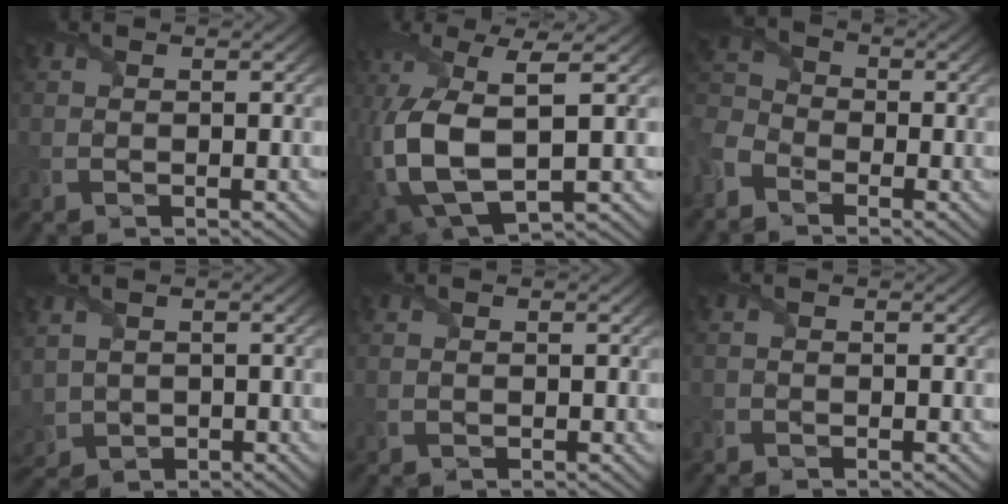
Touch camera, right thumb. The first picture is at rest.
{"total": 12.8, "force": [-0.5, 5.3, 11.6], "torque": [-0.275, -0.012, -0.006]}
{"total": 5.4, "force": [-3.6, 3.3, 2.3], "torque": [-0.073, -0.011, -0.089]}
{"total": 3.5, "force": [0.1, 2.9, 1.9], "torque": [-0.071, -0.020, 0.005]}
{"total": 0.6, "force": [0.0, 0.5, 0.3], "torque": [-0.007, -0.001, -0.001]}
{"total": 0.6, "force": [-0.5, 0.3, -0.1], "torque": [0.004, -0.004, -0.008]}